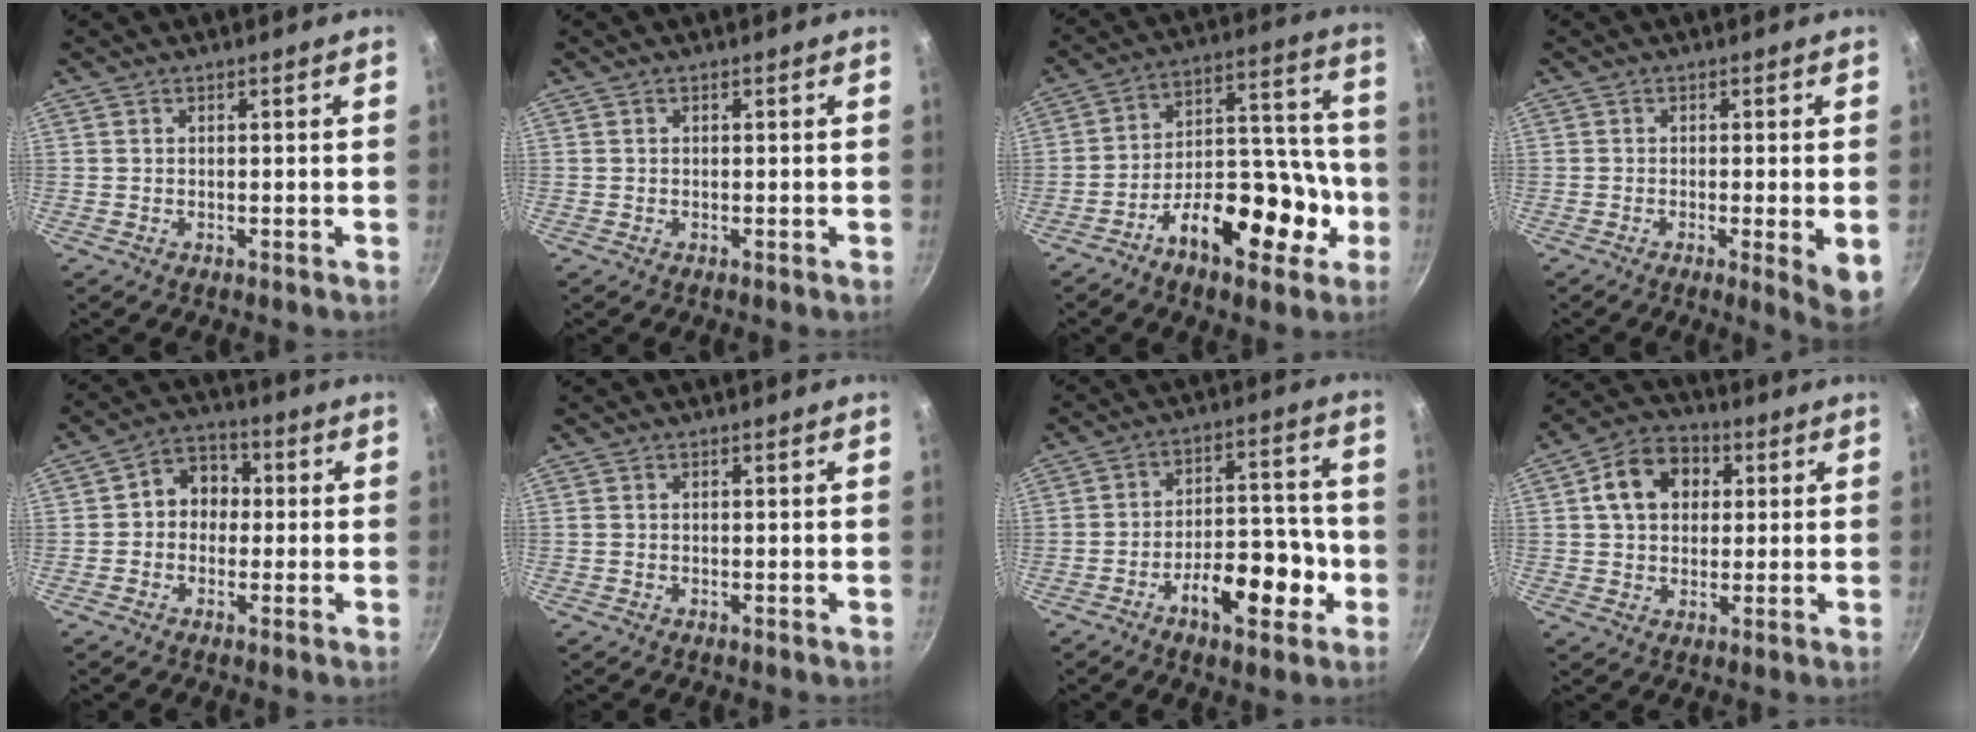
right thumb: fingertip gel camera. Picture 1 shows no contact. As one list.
[{"total": 0.0}, {"total": 19.0, "force": [-8.8, 9.8, 13.7], "torque": [-0.158, 0.083, -0.142]}, {"total": 5.9, "force": [-1.3, 0.9, 5.7], "torque": [-0.070, -0.006, -0.015]}, {"total": 6.7, "force": [0.2, 5.7, 3.5], "torque": [-0.013, 0.016, -0.010]}, {"total": 0.0}, {"total": 13.5, "force": [-5.6, 6.6, 10.4], "torque": [-0.113, 0.052, -0.085]}, {"total": 10.9, "force": [2.7, 8.4, 6.5], "torque": [-0.079, 0.016, 0.032]}]